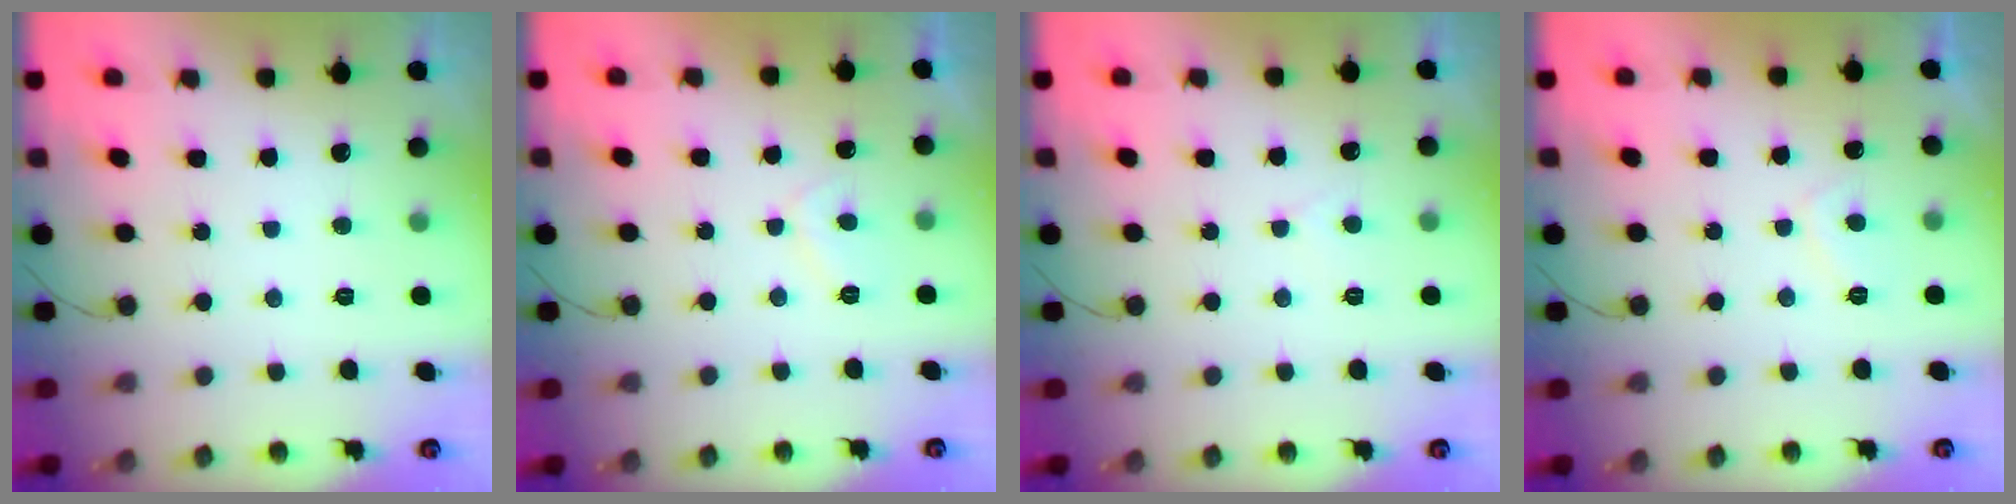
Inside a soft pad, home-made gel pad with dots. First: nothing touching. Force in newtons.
{"total": 3.4, "press": 3.3, "slide": 0.8}
{"total": 2.3, "press": 2.3, "slide": 0.2}
{"total": 2.2, "press": 2.1, "slide": 0.8}